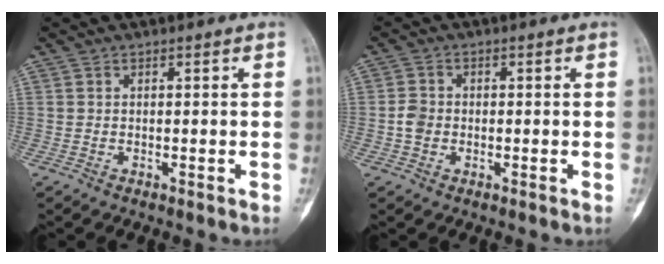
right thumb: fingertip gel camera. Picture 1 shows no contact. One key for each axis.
{"total": 3.0, "fx": -0.5, "fy": 2.5, "fz": 1.5, "tx": -0.023, "ty": 0.009, "tz": -0.012}